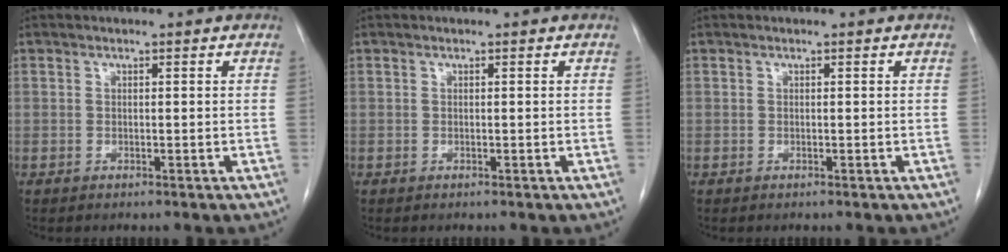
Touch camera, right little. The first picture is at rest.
{"total": 0.0}
{"total": 0.0}